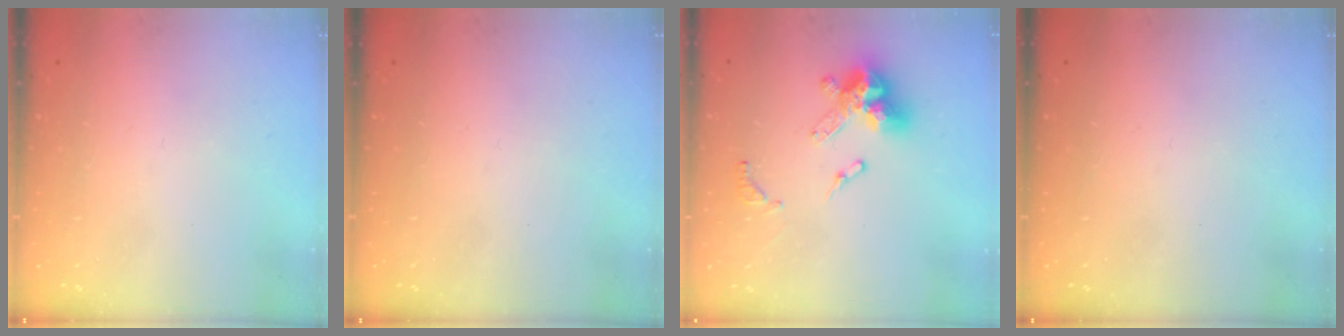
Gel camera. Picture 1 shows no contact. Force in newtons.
{"total": 0.0}
{"total": 13.5, "press": 13.4, "slide": 1.3}
{"total": 0.0}